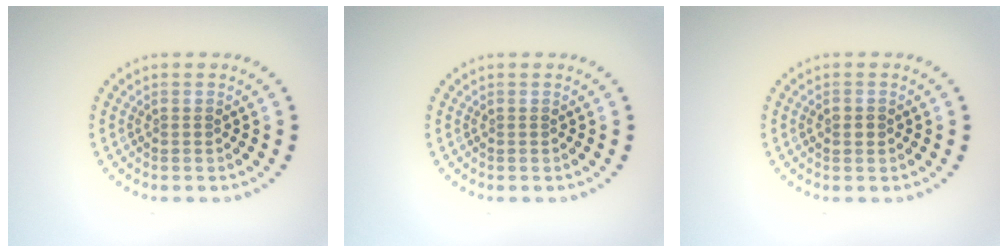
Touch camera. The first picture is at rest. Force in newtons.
{"total": 0.0}
{"total": 1.5, "press": 1.5, "slide": 0.2}